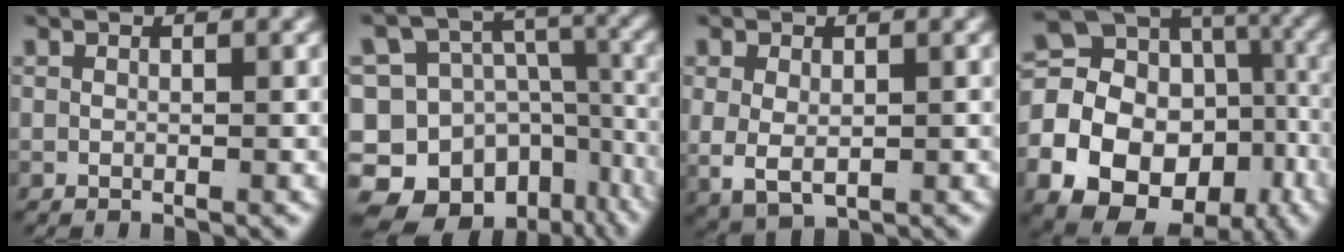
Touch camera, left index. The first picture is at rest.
{"total": 21.5, "force": [-8.0, 17.5, 9.6], "torque": [-0.214, -0.102, -0.110]}
{"total": 4.6, "force": [-0.2, 3.7, 2.7], "torque": [-0.080, -0.028, 0.014]}
{"total": 20.3, "force": [-3.7, 17.5, 9.5], "torque": [-0.221, -0.070, -0.052]}